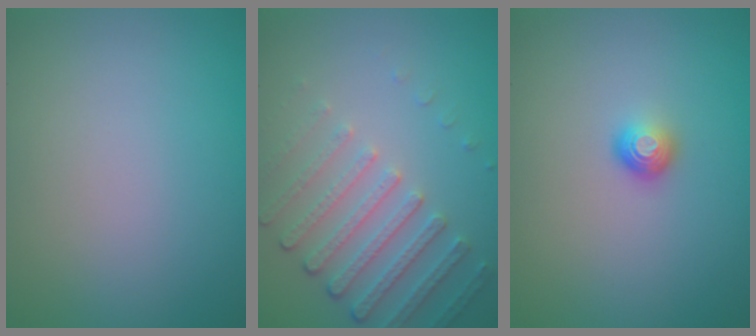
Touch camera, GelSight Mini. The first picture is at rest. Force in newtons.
{"total": 4.8, "press": 3.4, "slide": 3.3}
{"total": 1.6, "press": 1.1, "slide": 1.1}